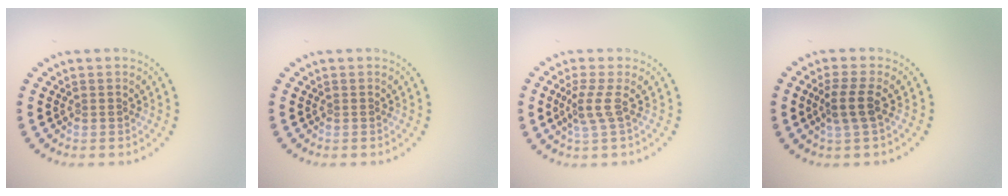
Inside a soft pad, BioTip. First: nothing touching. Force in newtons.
{"total": 0.0}
{"total": 2.1, "press": 1.4, "slide": 1.5}
{"total": 2.5, "press": 2.0, "slide": 1.5}